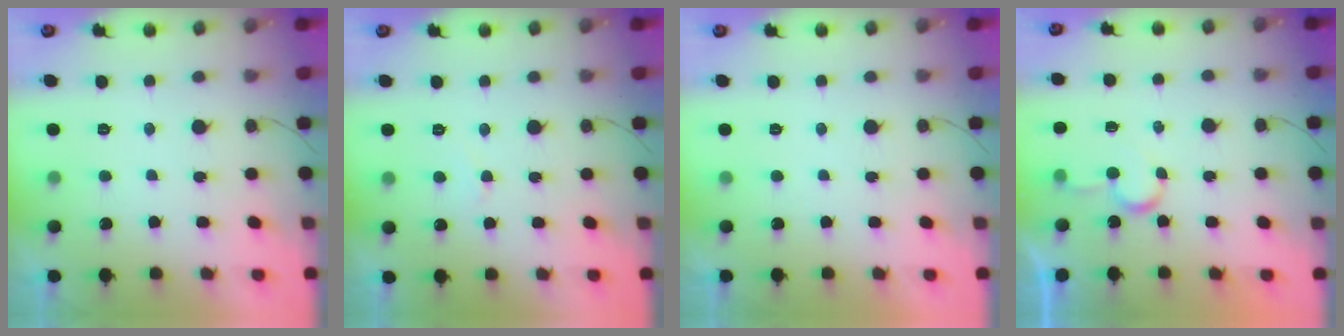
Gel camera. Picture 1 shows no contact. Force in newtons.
{"total": 2.5, "press": 2.4, "slide": 0.3}
{"total": 1.7, "press": 1.7, "slide": 0.0}
{"total": 5.8, "press": 5.8, "slide": 0.4}